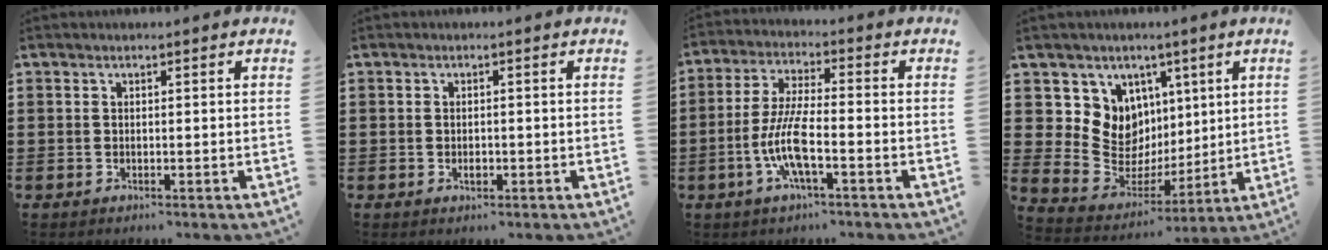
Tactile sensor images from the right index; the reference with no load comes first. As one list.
[{"total": 1.2, "force": [-0.2, 0.5, 1.0], "torque": [-0.019, 0.000, -0.004]}, {"total": 8.3, "force": [-2.9, 1.8, 7.5], "torque": [-0.171, -0.014, -0.062]}, {"total": 10.0, "force": [2.4, 9.3, 2.9], "torque": [-0.083, -0.032, 0.052]}]